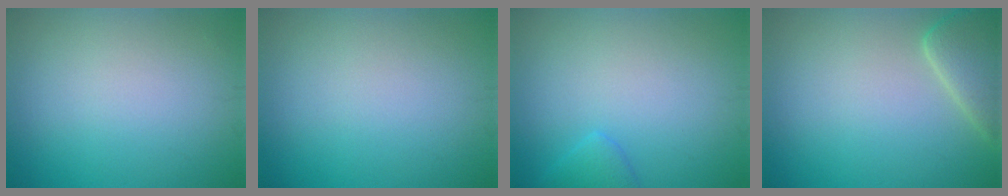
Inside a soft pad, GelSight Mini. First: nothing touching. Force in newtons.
{"total": 0.0}
{"total": 1.4, "press": 1.4, "slide": 0.1}
{"total": 4.1, "press": 4.1, "slide": 0.5}